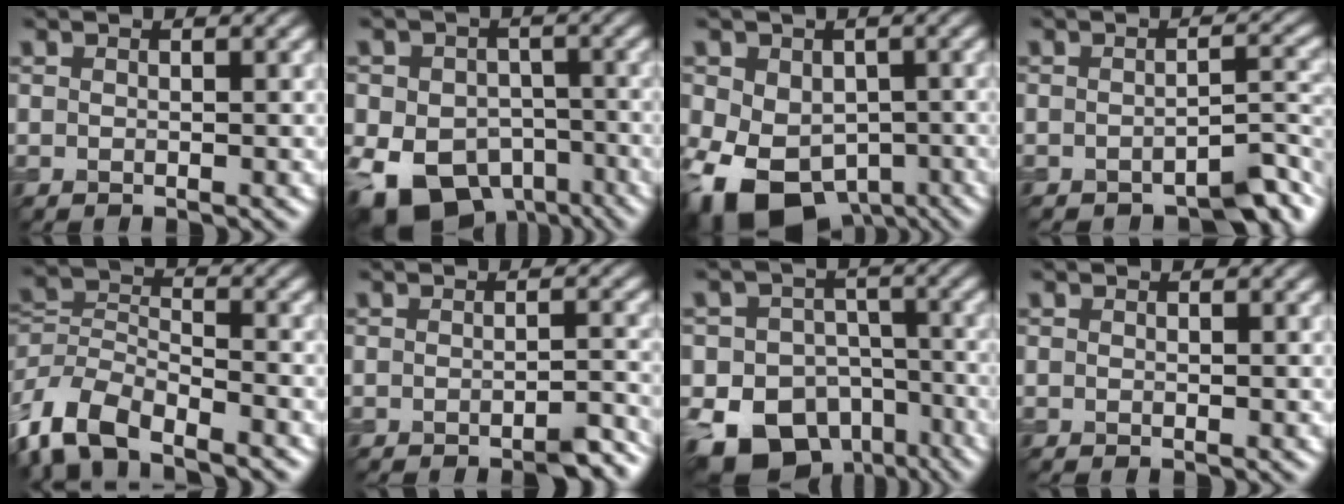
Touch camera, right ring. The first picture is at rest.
{"total": 11.7, "force": [-5.6, 8.1, 6.4], "torque": [-0.100, -0.033, -0.091]}
{"total": 10.3, "force": [-4.5, 7.0, 6.0], "torque": [-0.107, -0.039, -0.066]}
{"total": 3.2, "force": [-2.2, 1.0, 2.1], "torque": [-0.027, 0.002, -0.030]}
{"total": 8.1, "force": [-5.5, 3.8, 4.5], "torque": [-0.095, -0.005, -0.118]}
{"total": 2.4, "force": [-1.8, 0.5, 1.5], "torque": [-0.014, 0.002, -0.027]}
{"total": 15.2, "force": [-8.7, 11.0, 5.9], "torque": [-0.082, -0.052, -0.140]}
{"total": 0.0}